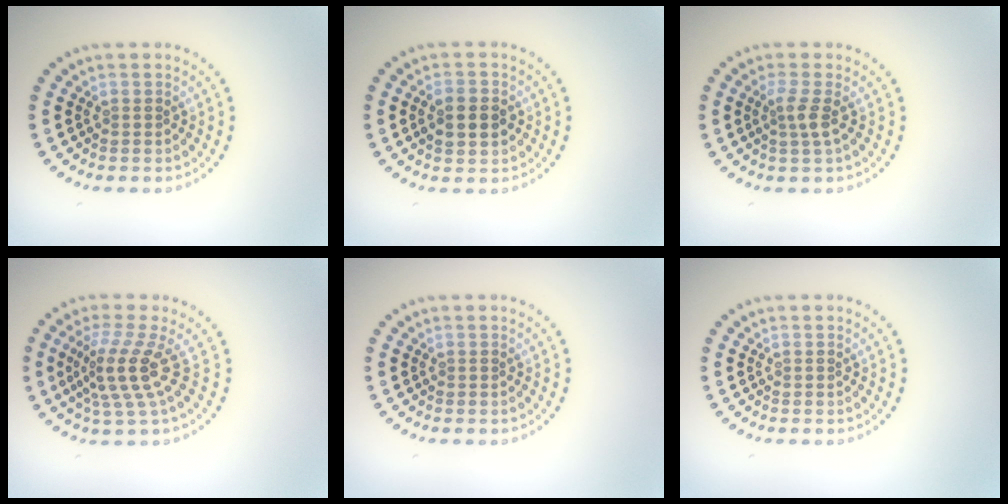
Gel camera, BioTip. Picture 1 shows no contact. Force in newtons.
{"total": 2.9, "press": 2.9, "slide": 0.1}
{"total": 1.9, "press": 1.4, "slide": 1.3}
{"total": 4.1, "press": 2.7, "slide": 3.1}
{"total": 0.0}
{"total": 0.0}